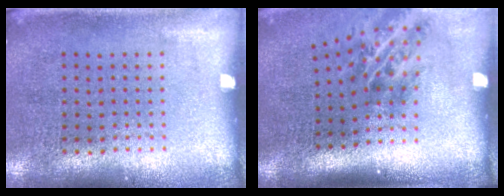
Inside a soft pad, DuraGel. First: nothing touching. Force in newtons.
{"total": 2.1, "press": 1.3, "slide": 1.7}